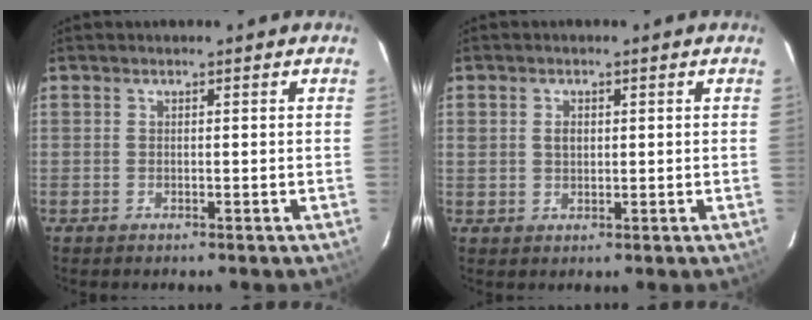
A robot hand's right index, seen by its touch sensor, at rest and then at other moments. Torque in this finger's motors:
{"motor_torque": [0.02, 0.02, 0.03, 0.03]}